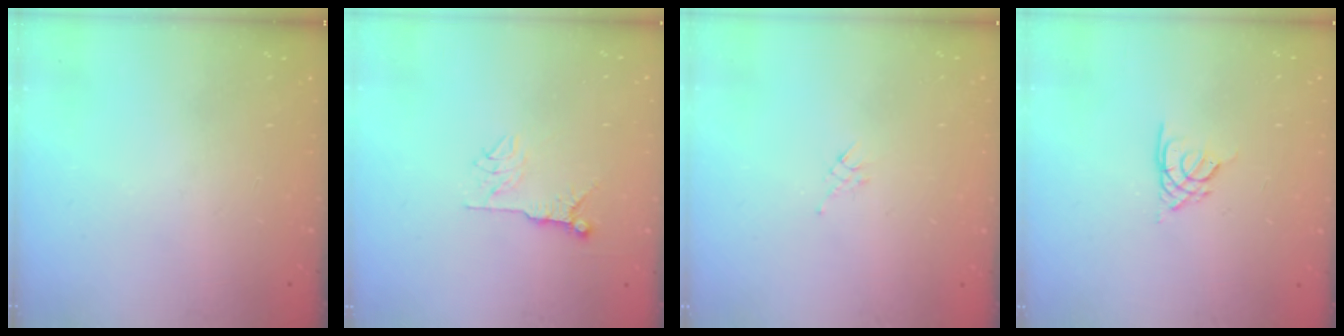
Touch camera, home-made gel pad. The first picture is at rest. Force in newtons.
{"total": 7.2, "press": 7.2, "slide": 0.5}
{"total": 3.5, "press": 3.4, "slide": 0.8}
{"total": 2.7, "press": 2.7, "slide": 0.4}